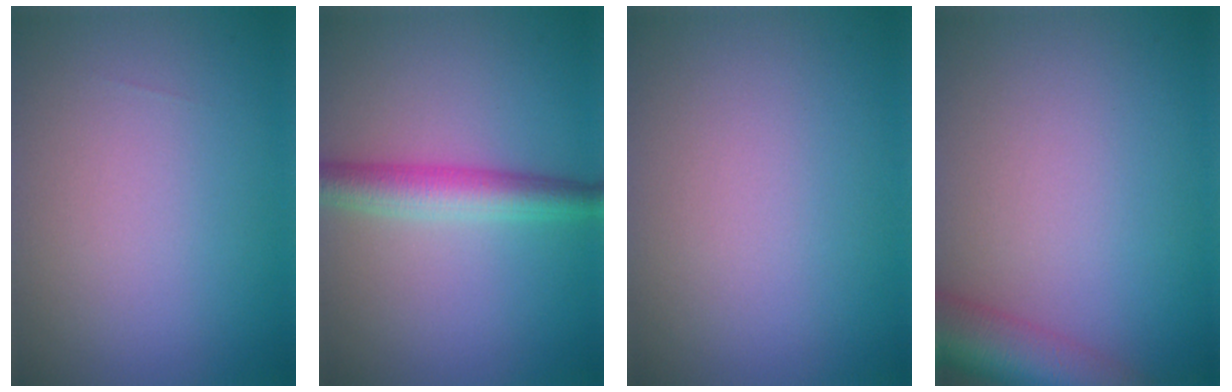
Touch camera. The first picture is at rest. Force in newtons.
{"total": 4.0, "press": 4.0, "slide": 0.1}
{"total": 0.0}
{"total": 6.4, "press": 6.4, "slide": 0.4}